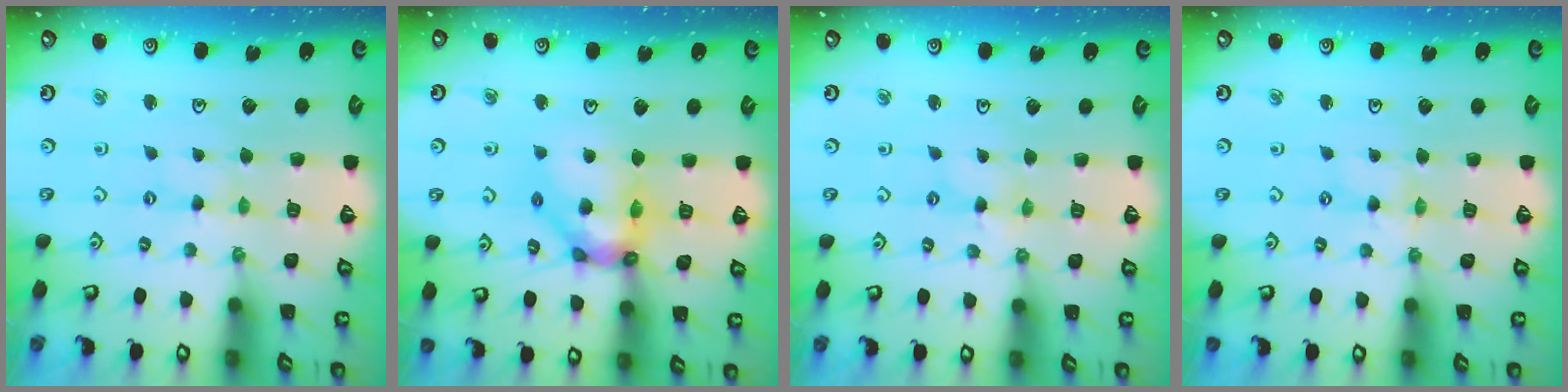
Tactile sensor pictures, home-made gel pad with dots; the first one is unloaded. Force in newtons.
{"total": 13.4, "press": 13.3, "slide": 1.6}
{"total": 0.9, "press": 0.9, "slide": 0.3}
{"total": 0.0}